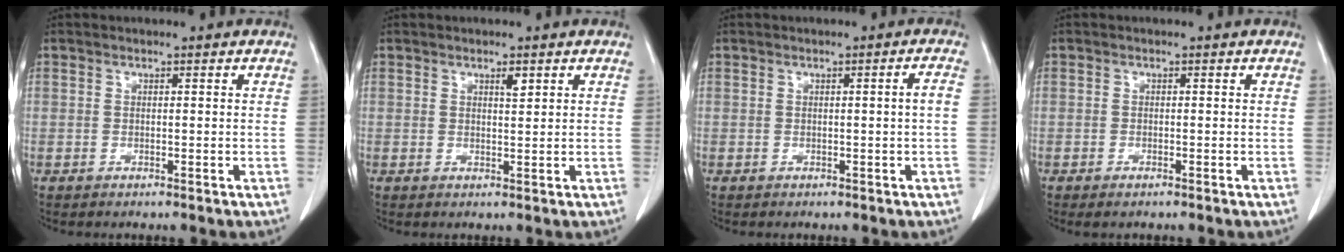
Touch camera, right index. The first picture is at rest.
{"total": 1.4, "force": [0.8, 0.3, 1.1], "torque": [-0.020, -0.004, 0.014]}
{"total": 1.6, "force": [-0.2, -0.4, 1.5], "torque": [-0.025, 0.000, 0.000]}
{"total": 1.0, "force": [-0.8, 0.2, 0.7], "torque": [-0.013, -0.003, -0.009]}